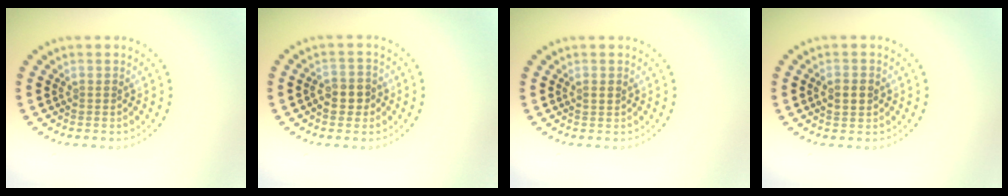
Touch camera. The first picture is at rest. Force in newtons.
{"total": 2.3, "press": 2.2, "slide": 0.5}
{"total": 1.0, "press": 1.0, "slide": 0.1}
{"total": 2.5, "press": 2.5, "slide": 0.3}